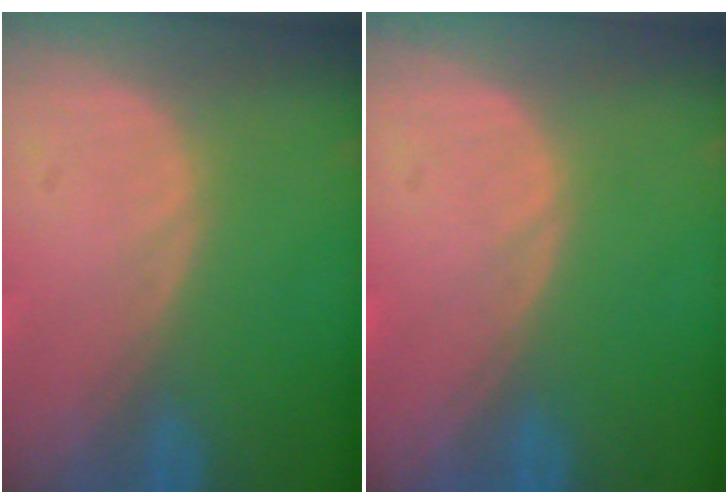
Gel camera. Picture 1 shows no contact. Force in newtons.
{"total": 0.0}